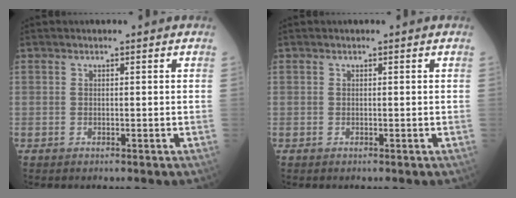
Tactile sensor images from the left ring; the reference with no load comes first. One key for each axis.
{"total": 0.0}